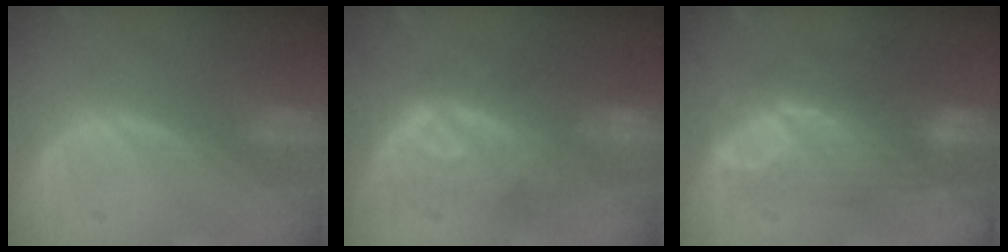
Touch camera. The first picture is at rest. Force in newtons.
{"total": 8.2, "press": 8.2, "slide": 0.2}
{"total": 7.5, "press": 7.0, "slide": 2.7}